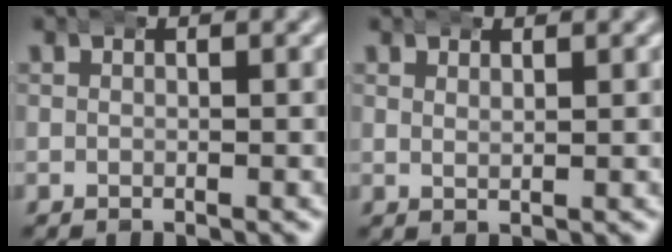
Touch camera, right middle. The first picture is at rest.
{"total": 1.1, "force": [0.9, 0.0, 0.6], "torque": [-0.005, -0.003, 0.020]}